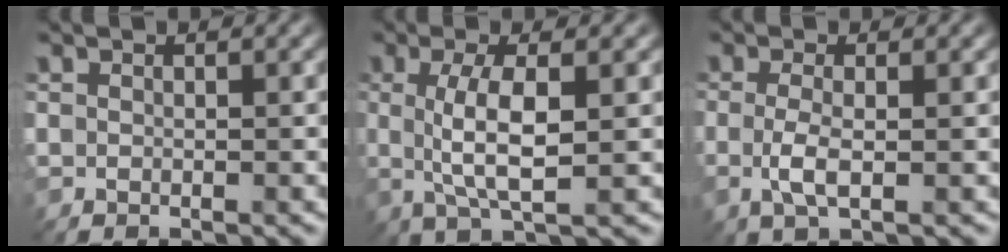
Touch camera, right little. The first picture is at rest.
{"total": 4.8, "force": [0.4, 1.1, 4.7], "torque": [-0.098, 0.002, 0.010]}
{"total": 2.5, "force": [-0.4, 0.7, 2.4], "torque": [-0.054, -0.004, -0.010]}